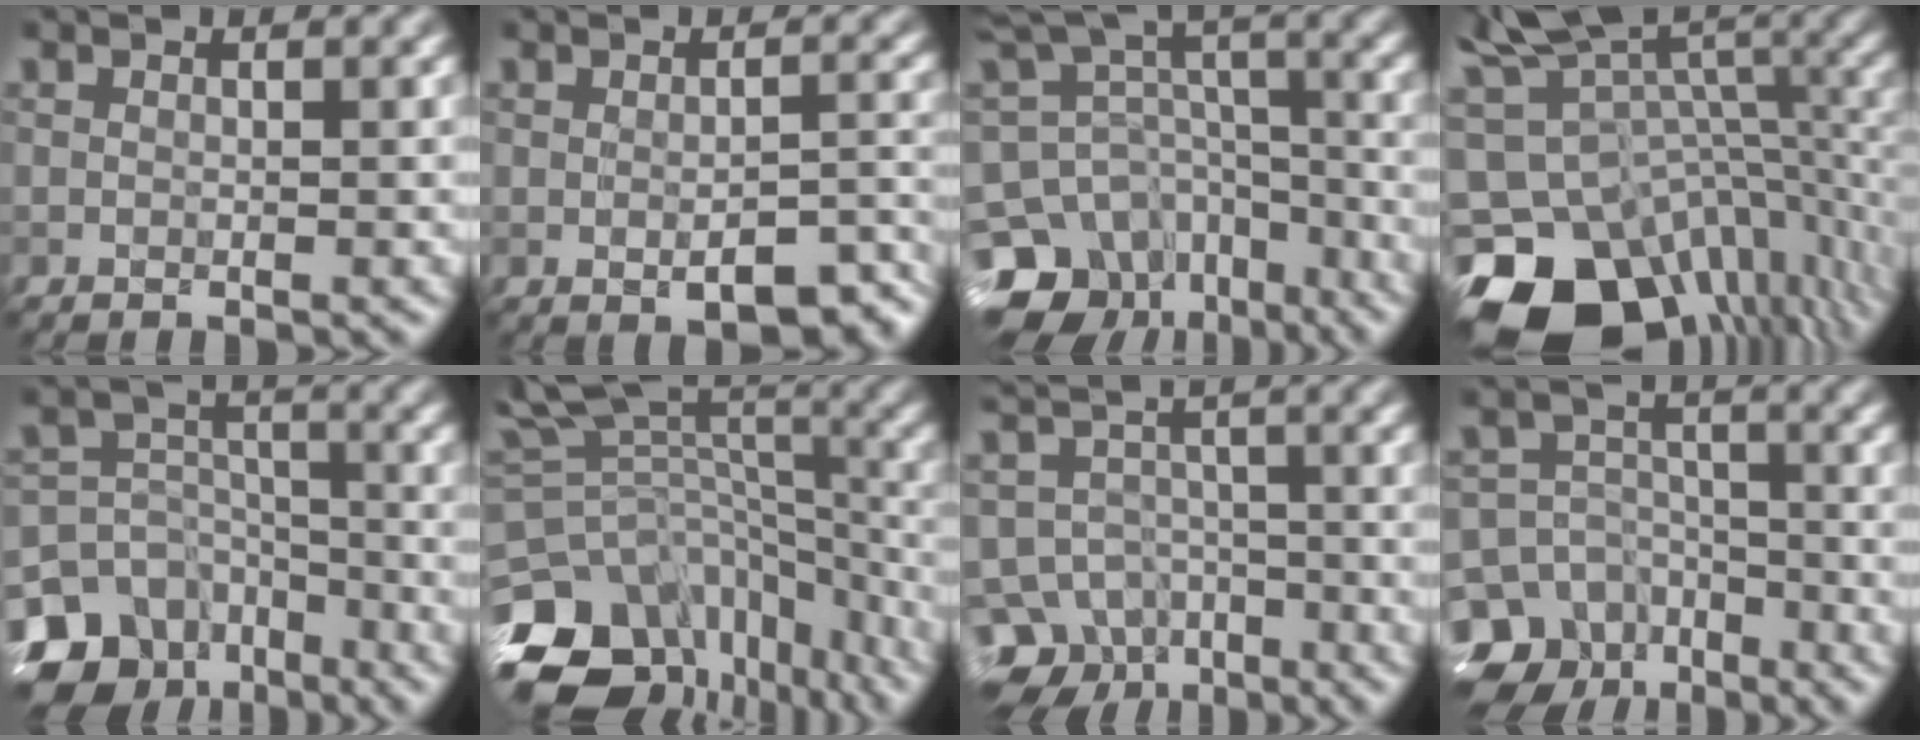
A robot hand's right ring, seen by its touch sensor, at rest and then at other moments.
{"total": 4.7, "force": [-2.4, 1.6, 3.6], "torque": [-0.051, -0.006, -0.020]}
{"total": 15.5, "force": [-10.3, 10.5, 5.1], "torque": [-0.112, -0.018, -0.129]}
{"total": 13.8, "force": [-6.7, 8.1, 8.9], "torque": [-0.174, -0.011, -0.091]}
{"total": 12.9, "force": [-9.0, 8.7, 3.1], "torque": [-0.065, -0.022, -0.140]}
{"total": 12.5, "force": [-7.7, 7.9, 5.9], "torque": [-0.115, 0.026, -0.094]}
{"total": 7.8, "force": [-5.7, 4.6, 2.9], "torque": [-0.036, -0.003, -0.082]}
{"total": 11.8, "force": [-8.0, 8.2, 2.6], "torque": [-0.047, -0.023, -0.130]}